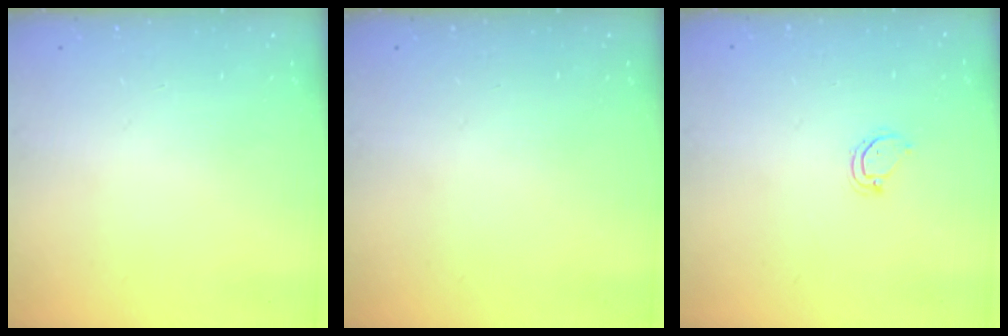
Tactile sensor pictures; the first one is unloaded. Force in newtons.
{"total": 0.0}
{"total": 3.0, "press": 3.0, "slide": 0.2}